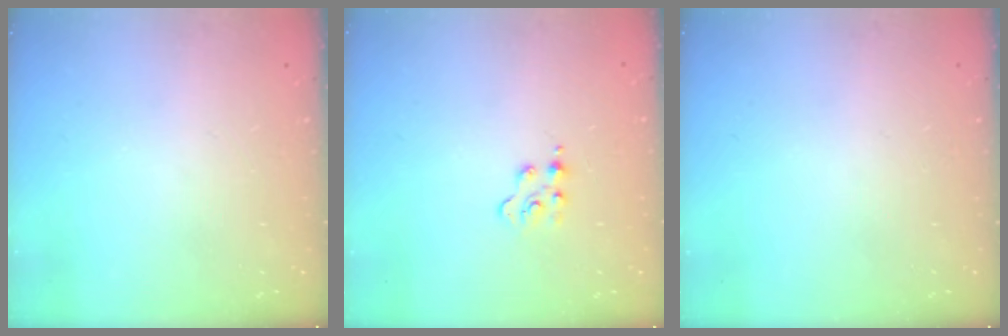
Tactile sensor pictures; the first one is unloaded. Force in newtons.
{"total": 2.1, "press": 2.1, "slide": 0.5}
{"total": 0.0}